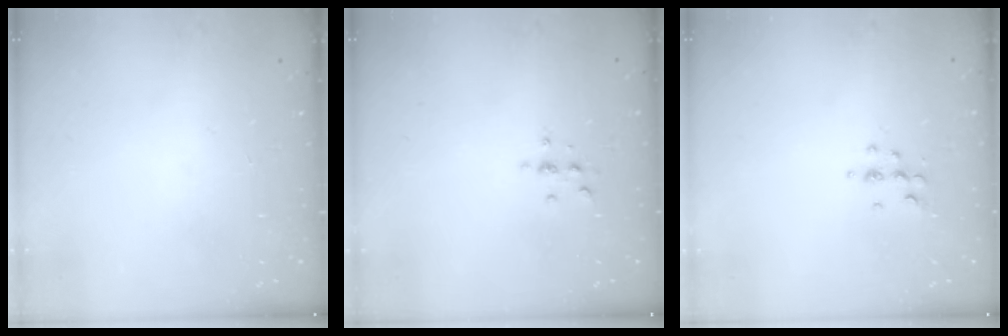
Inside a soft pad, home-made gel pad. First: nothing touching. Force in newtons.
{"total": 2.2, "press": 2.1, "slide": 0.2}
{"total": 5.0, "press": 4.8, "slide": 1.4}